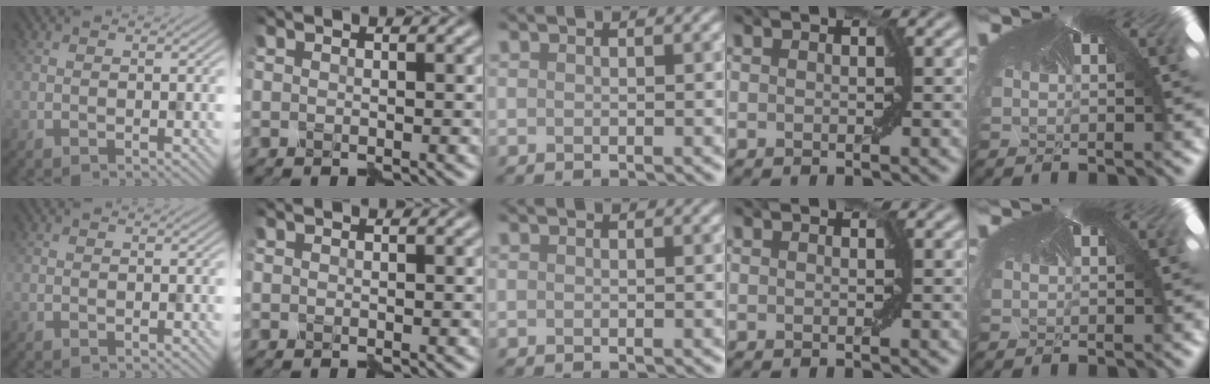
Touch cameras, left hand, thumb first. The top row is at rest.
{}